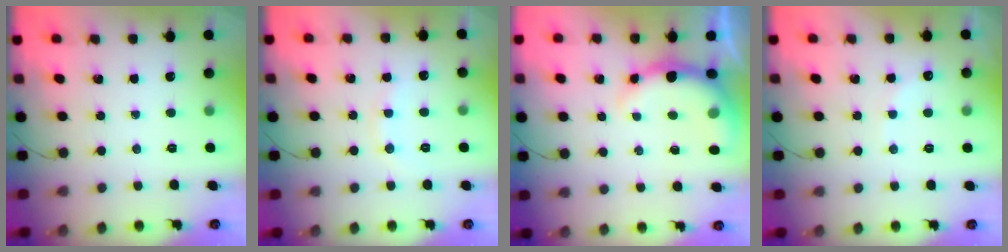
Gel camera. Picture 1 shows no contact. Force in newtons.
{"total": 6.8, "press": 6.7, "slide": 1.6}
{"total": 7.2, "press": 7.1, "slide": 1.3}
{"total": 6.7, "press": 6.6, "slide": 1.4}